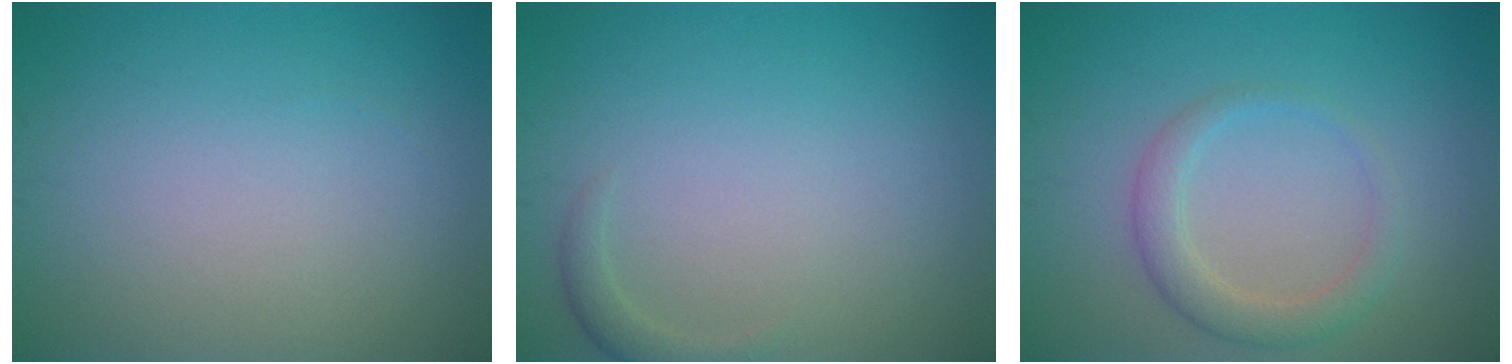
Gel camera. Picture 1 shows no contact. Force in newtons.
{"total": 1.2, "press": 1.2, "slide": 0.1}
{"total": 2.6, "press": 2.6, "slide": 0.4}